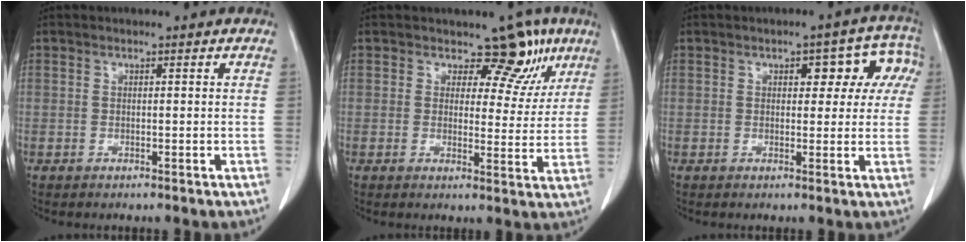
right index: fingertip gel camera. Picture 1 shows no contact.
{"total": 5.8, "force": [3.8, 3.6, 2.5], "torque": [-0.007, -0.003, 0.045]}
{"total": 7.0, "force": [2.1, 3.8, 5.5], "torque": [-0.045, 0.035, 0.021]}